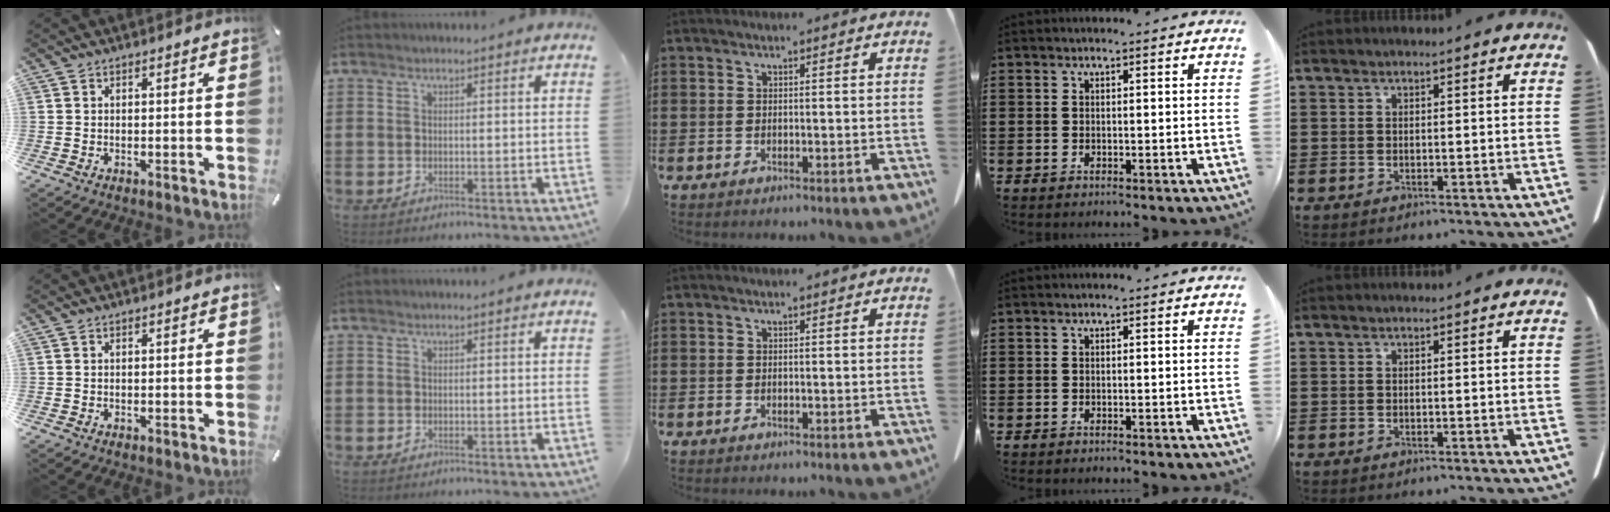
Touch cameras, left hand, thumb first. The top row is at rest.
{}